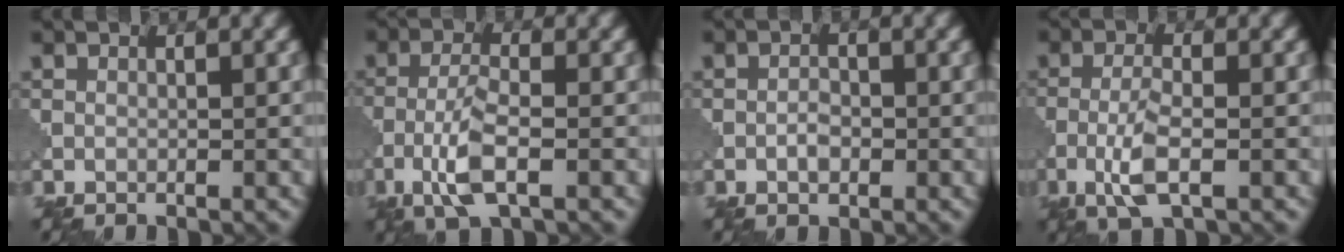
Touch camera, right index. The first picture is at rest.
{"total": 4.5, "force": [-2.0, 1.2, 3.9], "torque": [-0.084, 0.002, -0.045]}
{"total": 1.5, "force": [-0.5, 0.8, 1.1], "torque": [-0.020, 0.003, -0.012]}
{"total": 3.8, "force": [-1.4, 1.0, 3.4], "torque": [-0.073, 0.000, -0.033]}